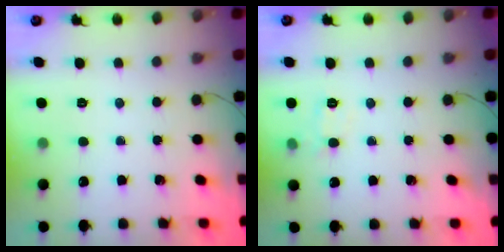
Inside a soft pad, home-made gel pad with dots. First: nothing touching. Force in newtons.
{"total": 7.0, "press": 6.8, "slide": 1.8}